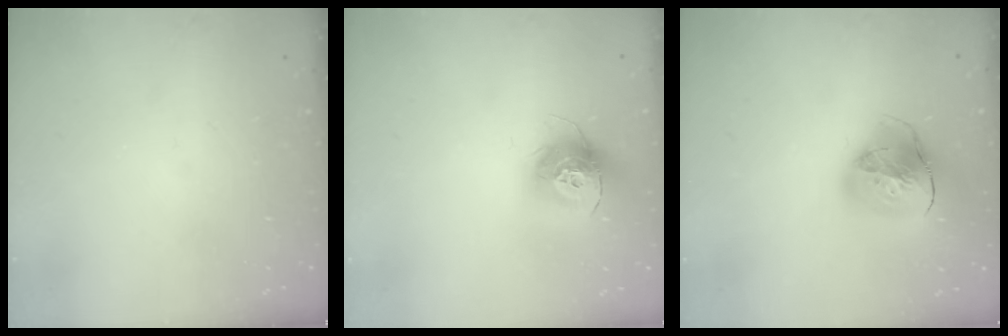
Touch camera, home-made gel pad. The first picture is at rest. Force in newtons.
{"total": 13.0, "press": 13.0, "slide": 1.0}
{"total": 17.8, "press": 17.7, "slide": 2.1}